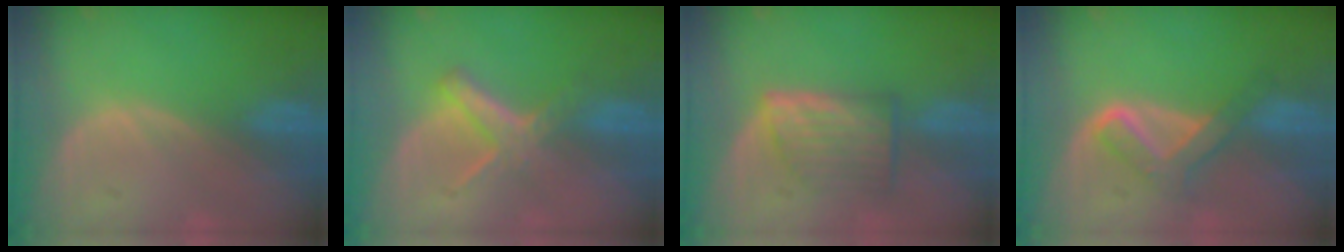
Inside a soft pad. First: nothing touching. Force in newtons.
{"total": 5.8, "press": 5.1, "slide": 2.6}
{"total": 6.2, "press": 5.9, "slide": 1.9}
{"total": 5.1, "press": 5.1, "slide": 0.8}